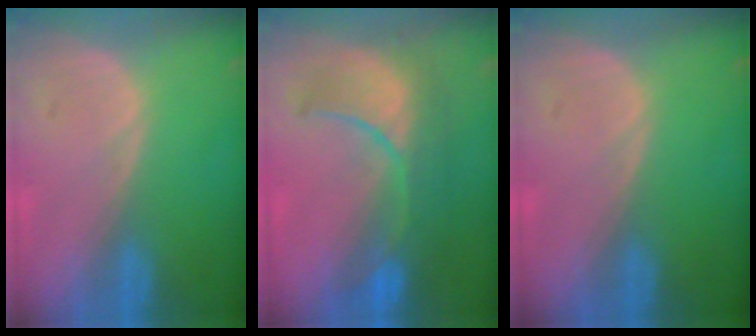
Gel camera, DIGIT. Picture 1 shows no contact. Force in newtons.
{"total": 10.3, "press": 9.0, "slide": 5.1}
{"total": 0.0}